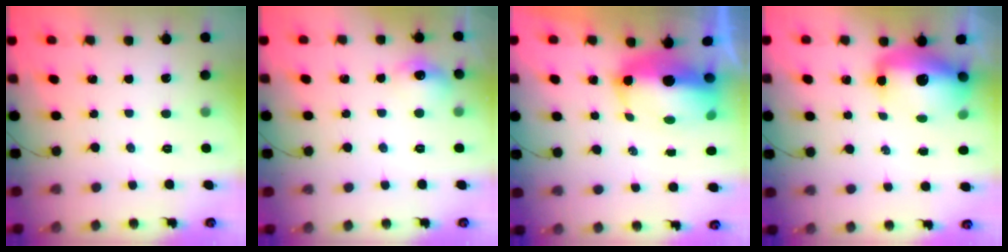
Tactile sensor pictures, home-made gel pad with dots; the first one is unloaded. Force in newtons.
{"total": 8.2, "press": 8.1, "slide": 1.2}
{"total": 13.6, "press": 13.3, "slide": 2.6}
{"total": 13.5, "press": 13.2, "slide": 3.0}